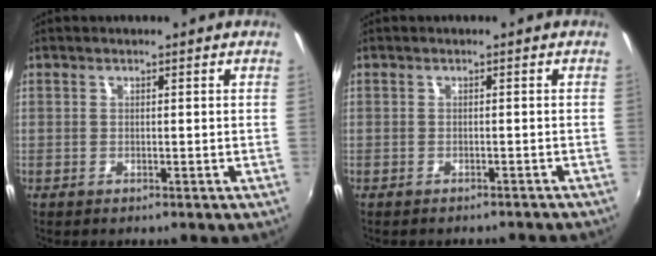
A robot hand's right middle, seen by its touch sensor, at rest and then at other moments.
{"total": 4.4, "force": [-4.0, 1.2, 1.5], "torque": [-0.030, -0.014, -0.050]}